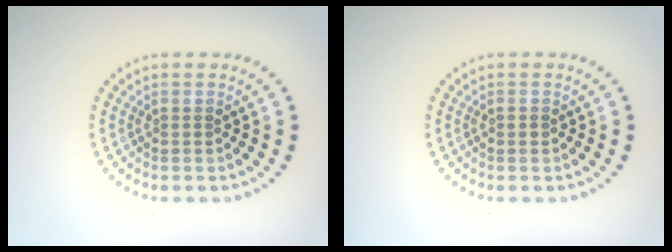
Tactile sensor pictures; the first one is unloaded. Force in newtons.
{"total": 0.8, "press": 0.8, "slide": 0.2}